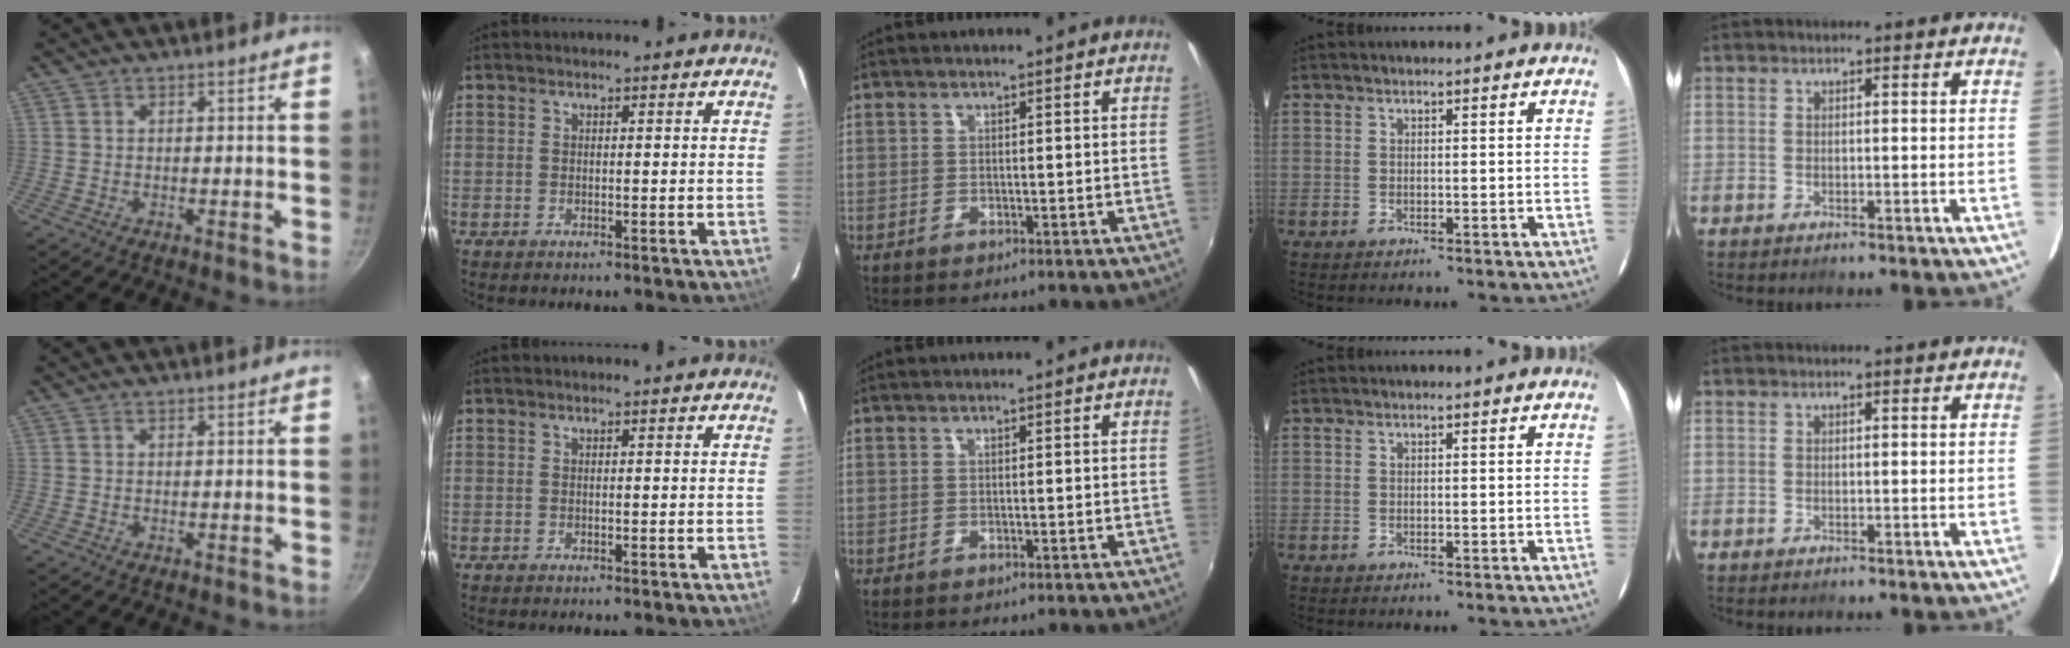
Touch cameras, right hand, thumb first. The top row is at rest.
{}